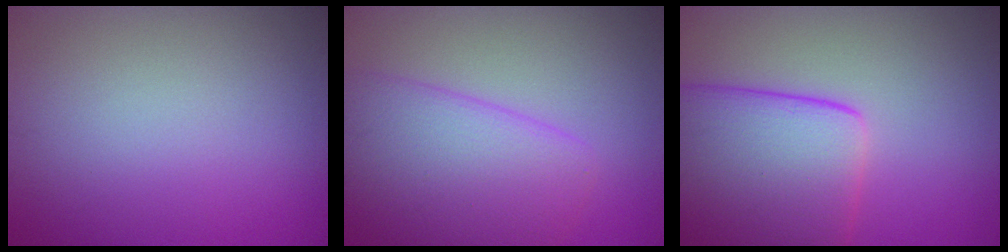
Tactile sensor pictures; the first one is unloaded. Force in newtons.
{"total": 6.2, "press": 6.2, "slide": 0.2}
{"total": 10.8, "press": 10.8, "slide": 0.5}